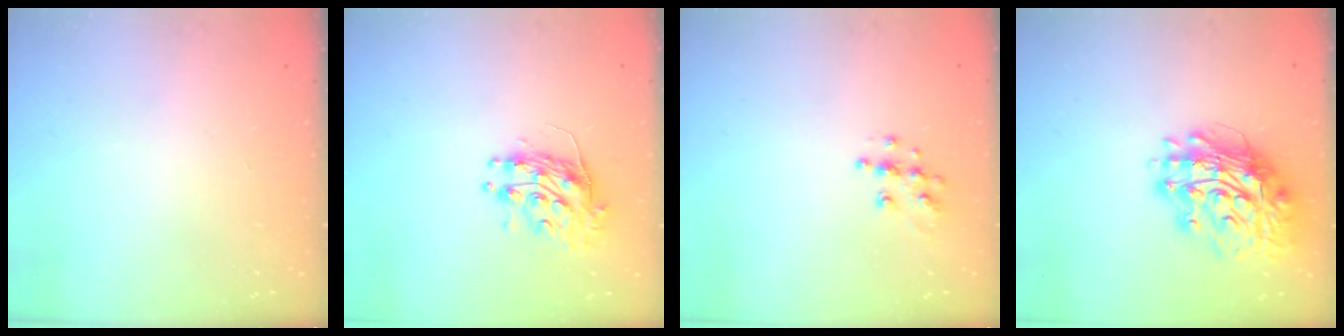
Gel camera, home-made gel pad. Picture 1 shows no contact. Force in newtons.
{"total": 10.9, "press": 10.8, "slide": 0.8}
{"total": 7.8, "press": 7.8, "slide": 0.2}
{"total": 16.0, "press": 15.9, "slide": 2.1}